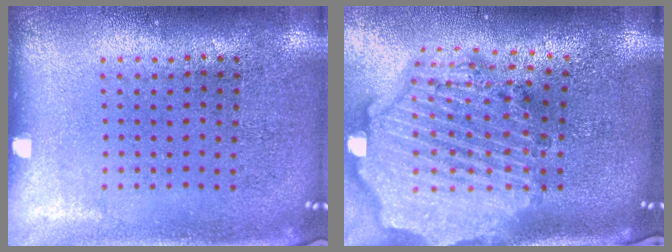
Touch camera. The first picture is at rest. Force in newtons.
{"total": 3.8, "press": 3.1, "slide": 2.2}